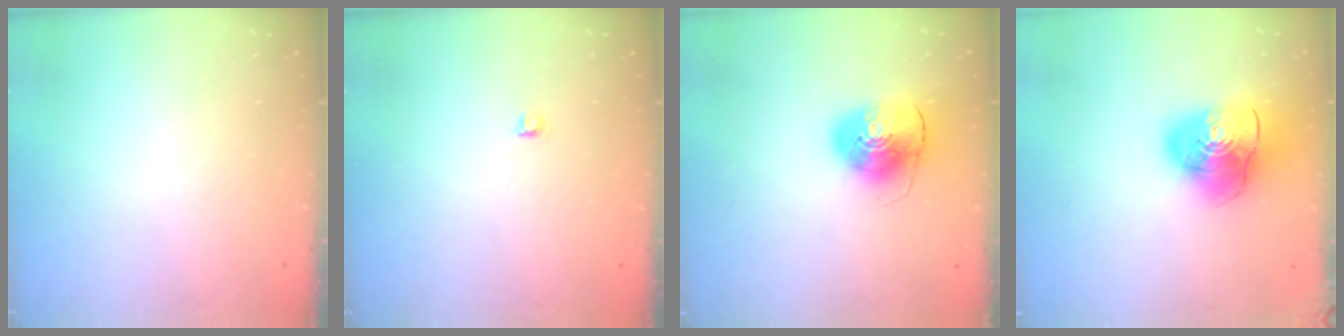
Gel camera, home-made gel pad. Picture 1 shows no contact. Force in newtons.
{"total": 2.8, "press": 2.8, "slide": 0.4}
{"total": 9.9, "press": 9.8, "slide": 1.6}
{"total": 15.1, "press": 14.9, "slide": 2.2}